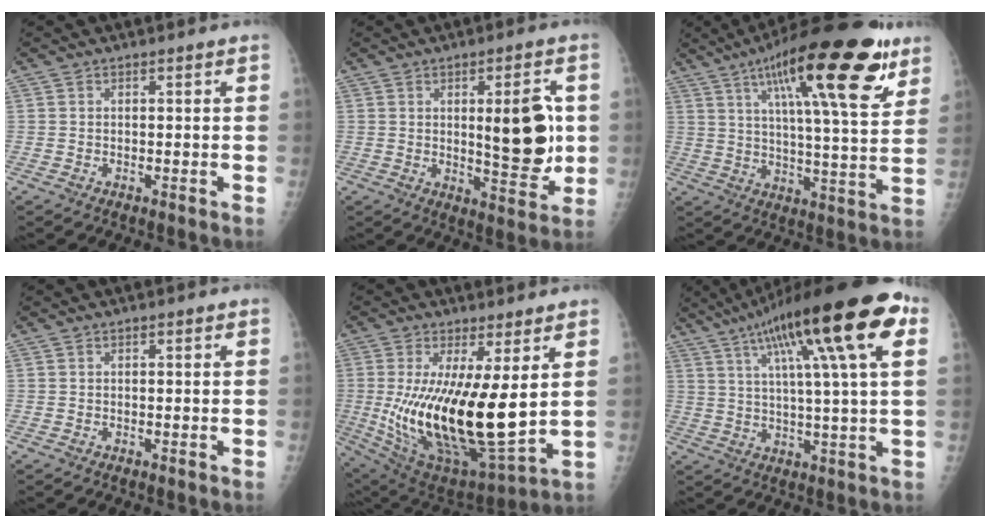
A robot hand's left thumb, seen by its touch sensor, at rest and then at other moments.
{"total": 12.6, "force": [1.3, 4.3, 11.8], "torque": [-0.139, -0.018, 0.026]}
{"total": 24.7, "force": [13.2, 5.8, 20.0], "torque": [-0.293, -0.029, 0.200]}
{"total": 0.6, "force": [0.2, 0.1, 0.5], "torque": [-0.008, 0.001, 0.003]}
{"total": 21.5, "force": [1.3, 6.8, 20.3], "torque": [-0.384, -0.056, 0.048]}
{"total": 23.0, "force": [10.3, 3.7, 20.2], "torque": [-0.319, 0.005, 0.157]}